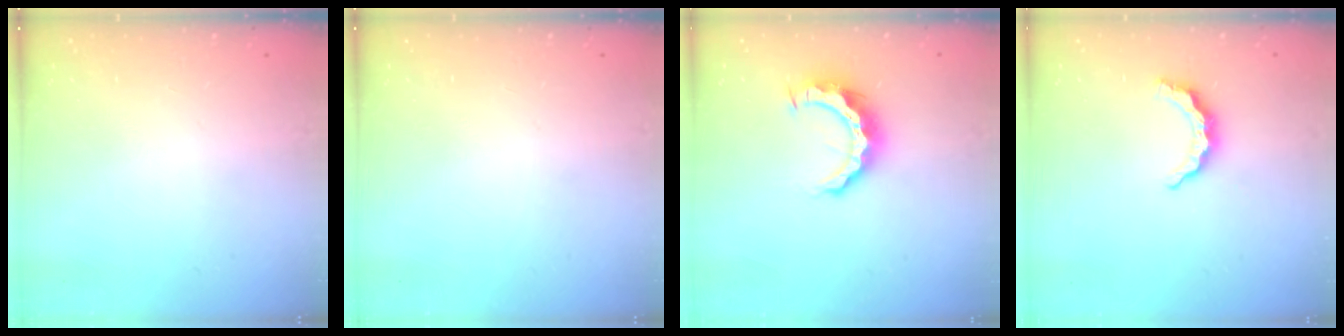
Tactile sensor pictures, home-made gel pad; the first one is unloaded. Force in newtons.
{"total": 0.0}
{"total": 9.5, "press": 9.5, "slide": 0.8}
{"total": 6.4, "press": 6.4, "slide": 0.8}